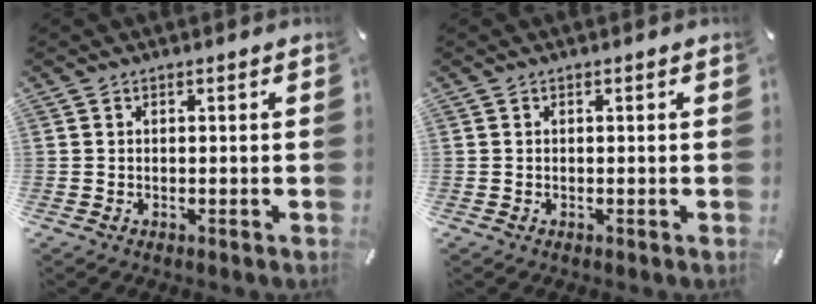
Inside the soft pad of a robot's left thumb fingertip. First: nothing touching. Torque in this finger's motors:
{"motor_torque": [0.00, 0.00, -0.03, 0.03, 0.00]}